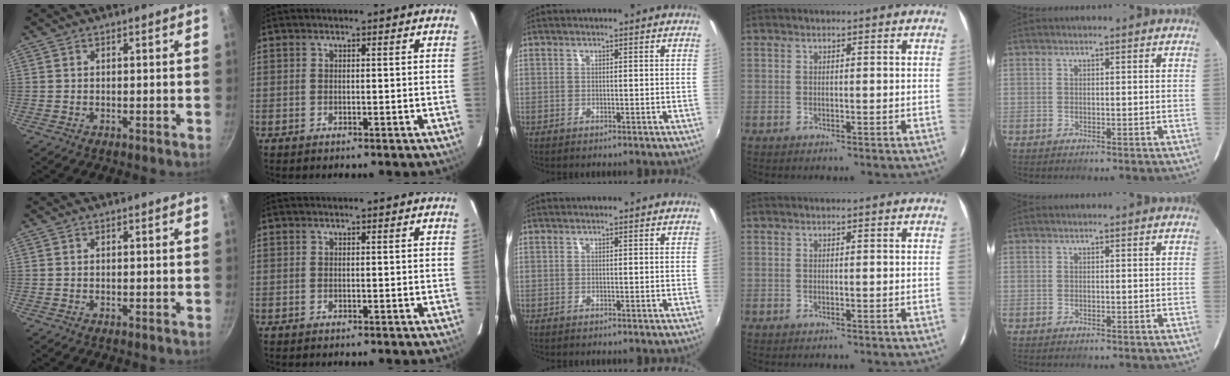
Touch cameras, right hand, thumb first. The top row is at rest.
{}